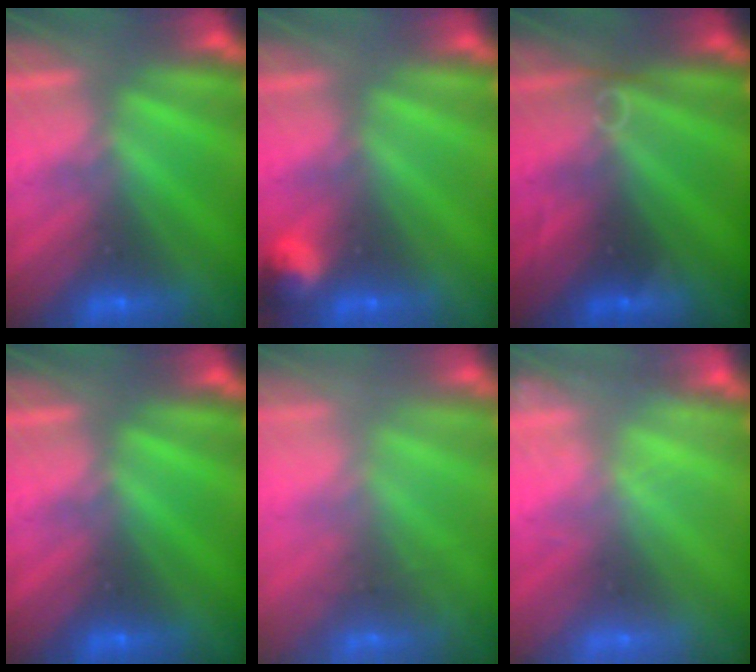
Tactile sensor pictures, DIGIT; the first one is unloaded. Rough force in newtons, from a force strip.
{"total": 3.0}
{"total": 2.6}
{"total": 0.0}
{"total": 7.2}
{"total": 1.9}